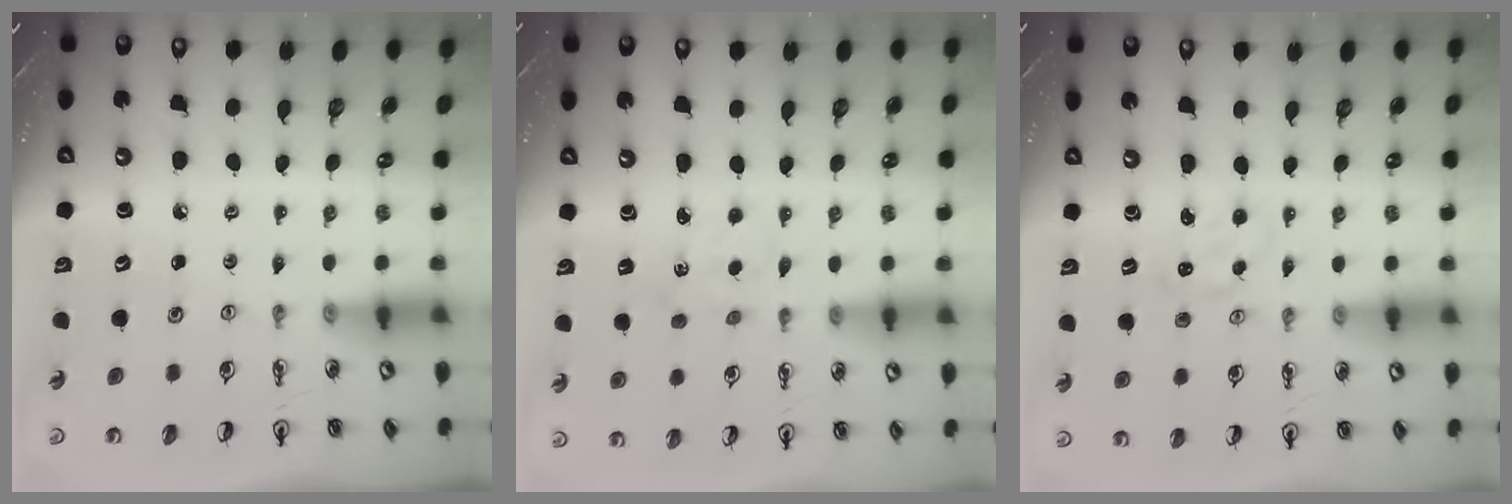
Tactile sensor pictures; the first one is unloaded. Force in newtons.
{"total": 2.3, "press": 2.2, "slide": 0.3}
{"total": 1.1, "press": 1.1, "slide": 0.2}